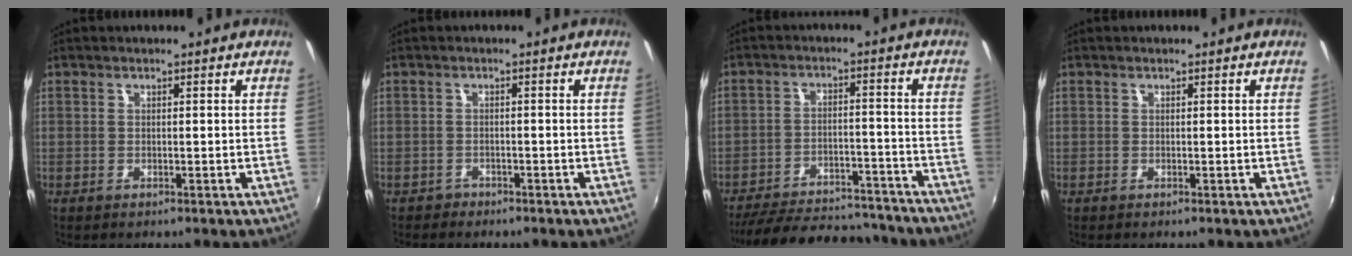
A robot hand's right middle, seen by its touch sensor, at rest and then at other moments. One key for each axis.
{"total": 1.7, "fx": -1.3, "fy": 1.0, "fz": -0.1, "tx": -0.004, "ty": 0.003, "tz": -0.023}
{"total": 22.4, "fx": -19.6, "fy": 7.2, "fz": 8.3, "tx": -0.170, "ty": 0.015, "tz": -0.256}
{"total": 0.0}